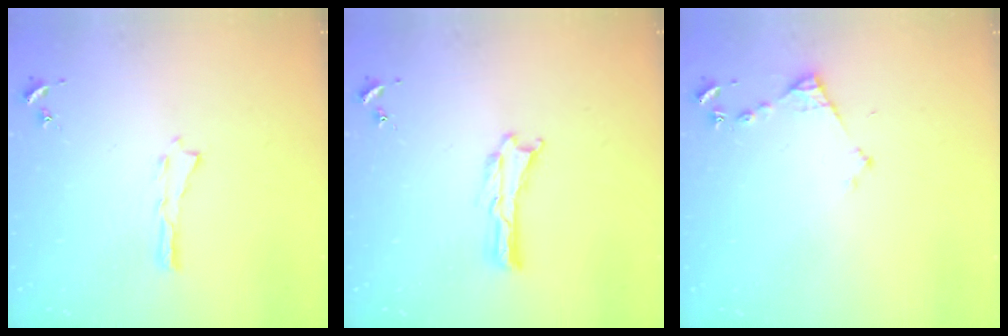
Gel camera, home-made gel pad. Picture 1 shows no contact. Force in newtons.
{"total": 0.0}
{"total": 3.2, "press": 3.2, "slide": 0.3}